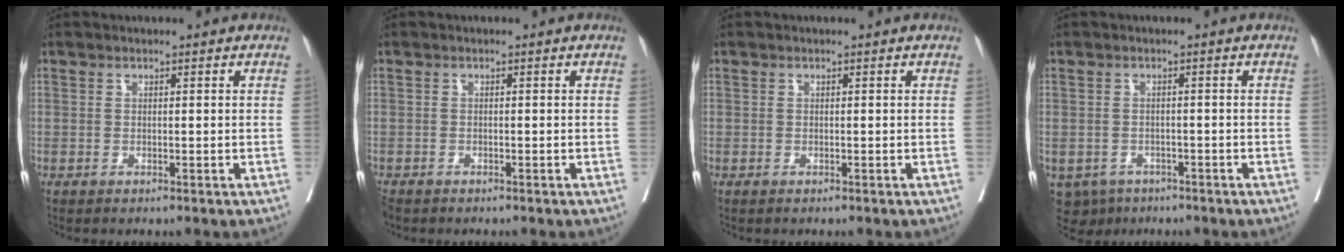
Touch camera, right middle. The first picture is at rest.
{"total": 2.1, "force": [-1.7, 1.0, 0.6], "torque": [-0.015, -0.005, -0.032]}
{"total": 0.0}
{"total": 5.8, "force": [-3.8, 4.2, 1.3], "torque": [-0.019, 0.001, -0.054]}